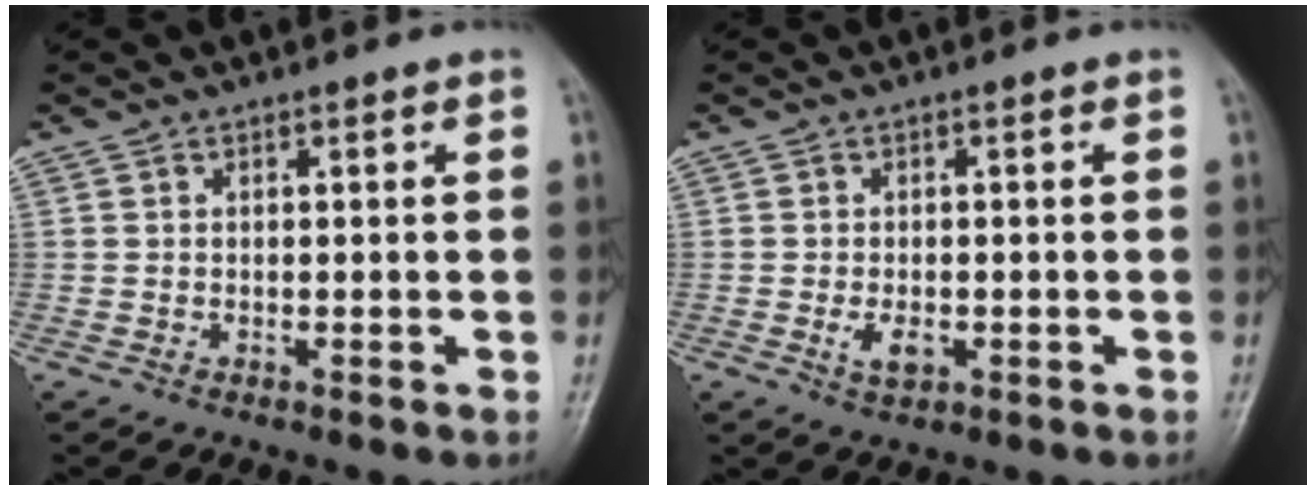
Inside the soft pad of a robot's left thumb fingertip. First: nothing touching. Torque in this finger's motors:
{"motor_torque": [0.42, 0.49, 0.57, 0.19, 0.01]}